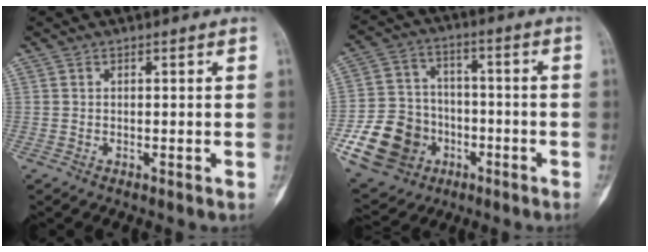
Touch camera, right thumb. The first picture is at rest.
{"total": 15.7, "force": [-5.6, 13.3, 6.2], "torque": [-0.105, 0.046, -0.087]}